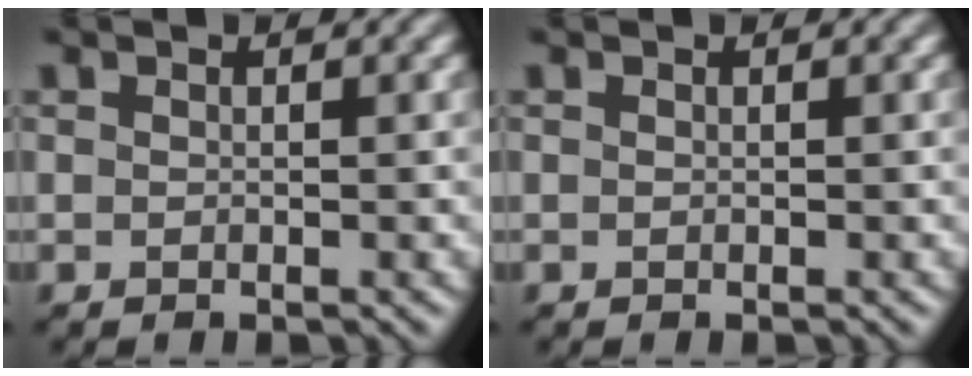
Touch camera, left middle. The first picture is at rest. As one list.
[{"total": 0.0}]